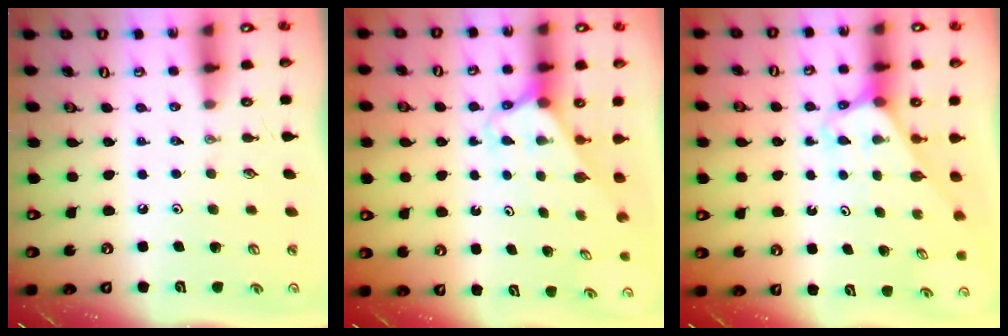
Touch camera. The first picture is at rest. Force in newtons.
{"total": 2.7, "press": 2.7, "slide": 0.1}
{"total": 3.0, "press": 3.0, "slide": 0.2}